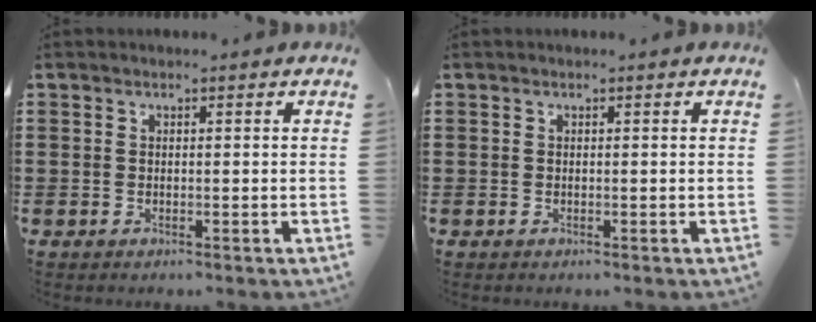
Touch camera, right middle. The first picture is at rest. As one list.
[{"total": 0.0}]